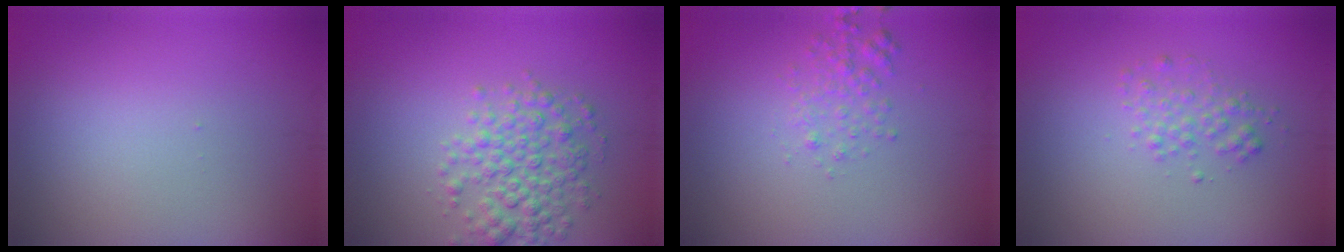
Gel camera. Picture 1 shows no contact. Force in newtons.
{"total": 4.4, "press": 4.4, "slide": 0.0}
{"total": 1.8, "press": 1.8, "slide": 0.1}
{"total": 1.7, "press": 1.7, "slide": 0.0}